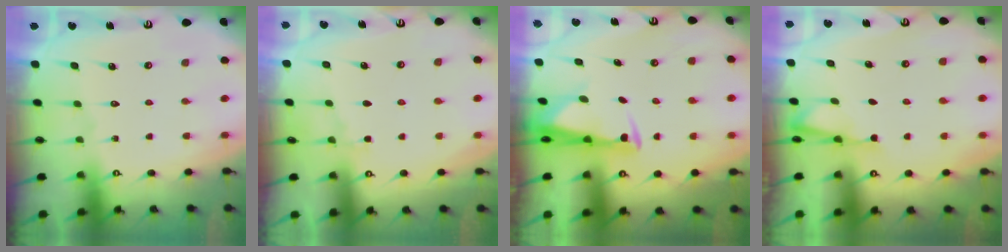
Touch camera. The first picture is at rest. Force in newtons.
{"total": 2.6, "press": 2.6, "slide": 0.4}
{"total": 2.8, "press": 2.6, "slide": 0.9}
{"total": 2.5, "press": 2.4, "slide": 0.4}